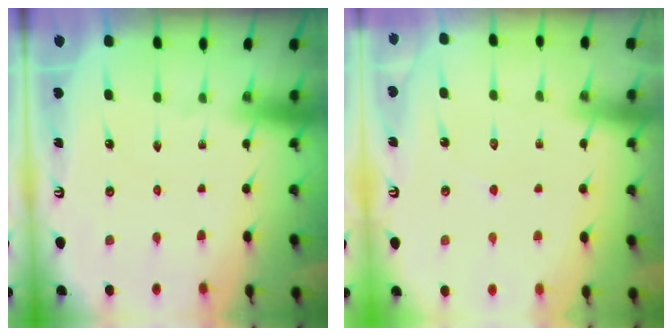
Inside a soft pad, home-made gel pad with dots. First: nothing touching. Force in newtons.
{"total": 3.8, "press": 3.8, "slide": 0.3}